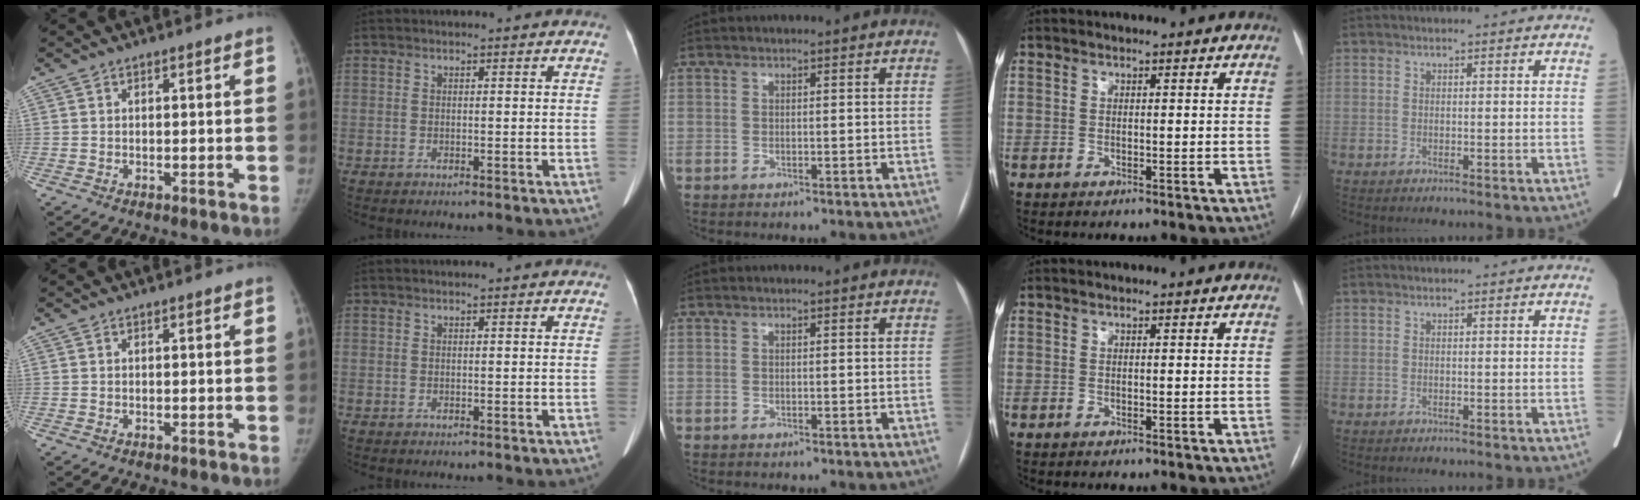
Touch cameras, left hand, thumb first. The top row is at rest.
{}